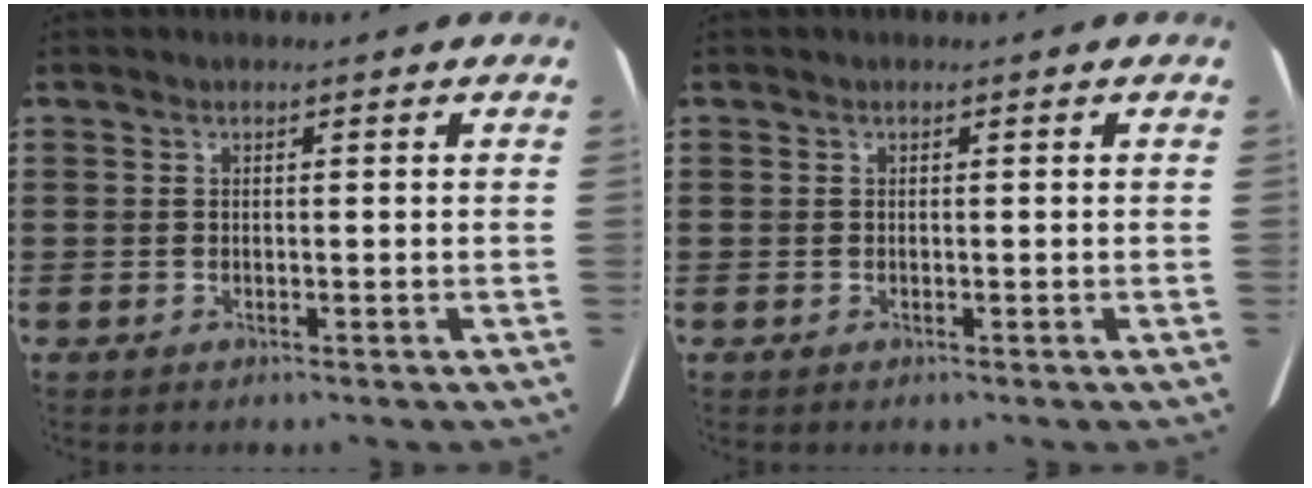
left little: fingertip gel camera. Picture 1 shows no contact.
{"total": 0.0}